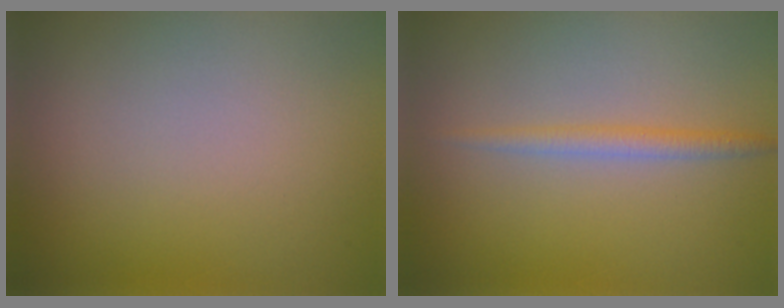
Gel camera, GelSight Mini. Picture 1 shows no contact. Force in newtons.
{"total": 1.7, "press": 1.7, "slide": 0.1}